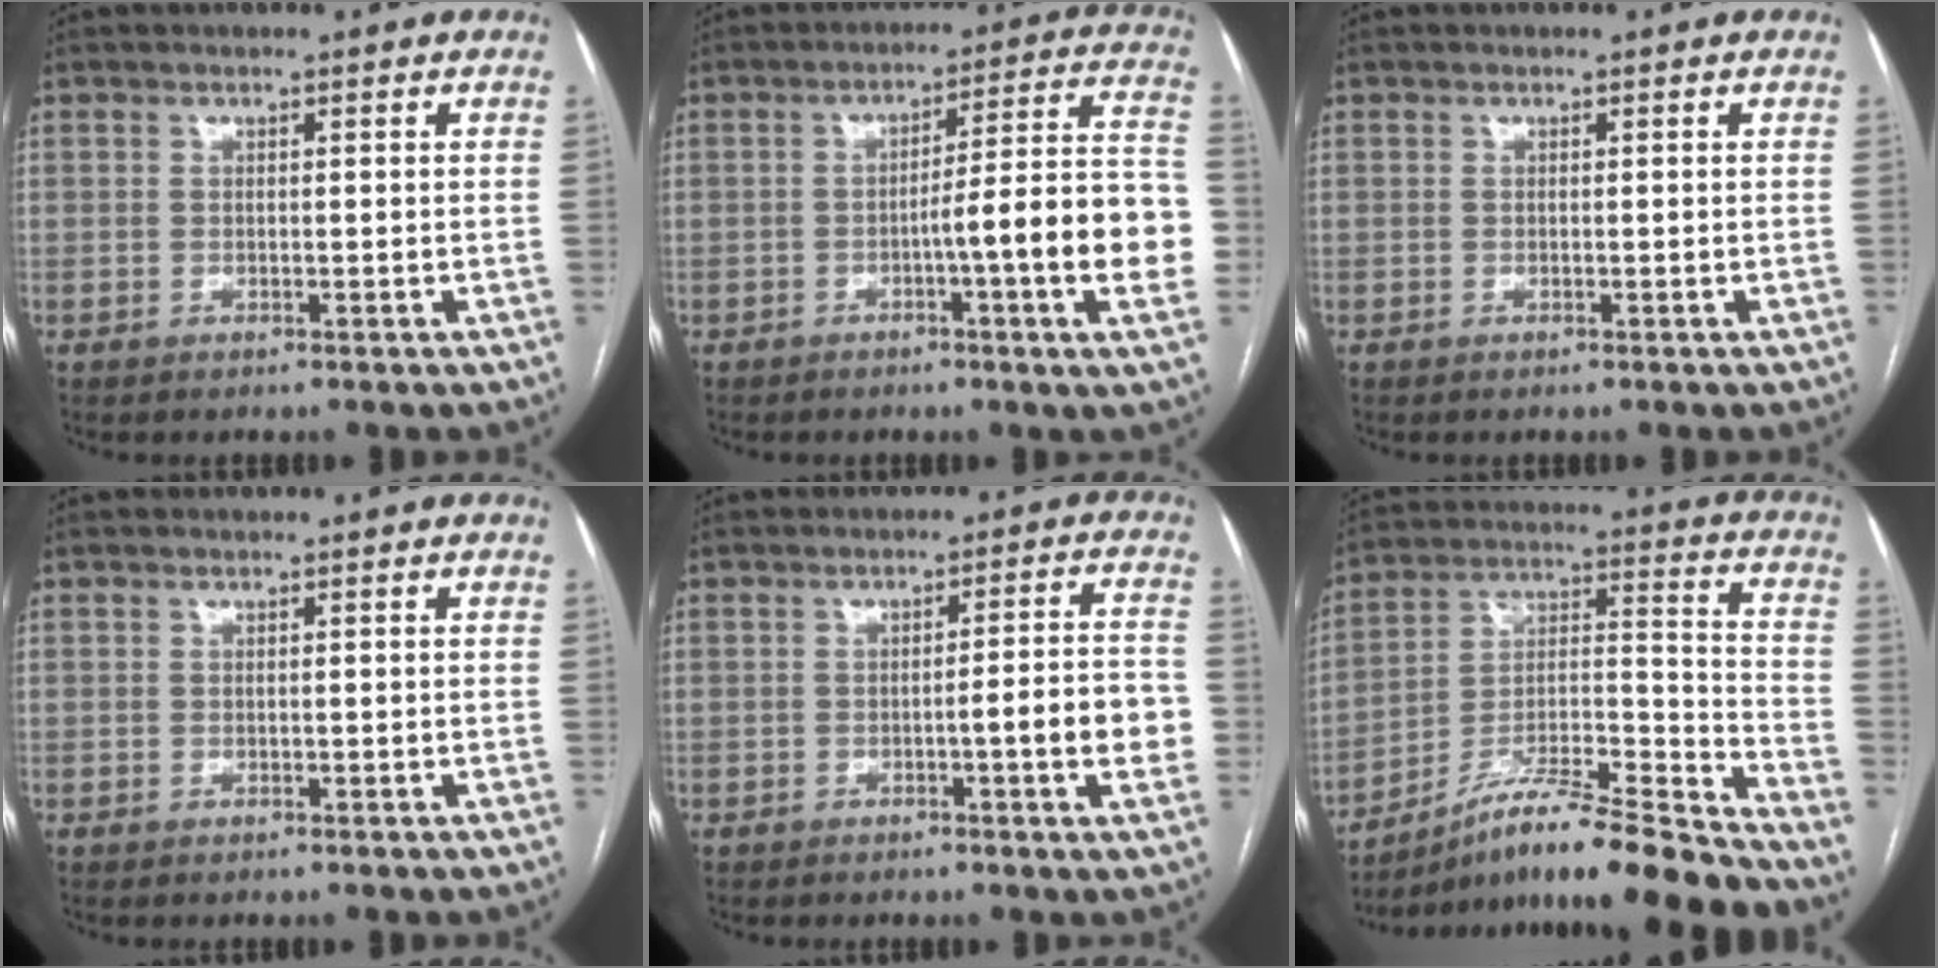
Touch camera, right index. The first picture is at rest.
{"total": 14.6, "force": [-3.4, 0.0, 14.2], "torque": [-0.173, 0.016, -0.051]}
{"total": 0.0}
{"total": 0.0}
{"total": 7.5, "force": [-1.9, 0.1, 7.2], "torque": [-0.089, 0.010, -0.028]}
{"total": 18.0, "force": [-15.5, -1.5, 9.0], "torque": [-0.162, 0.013, -0.271]}